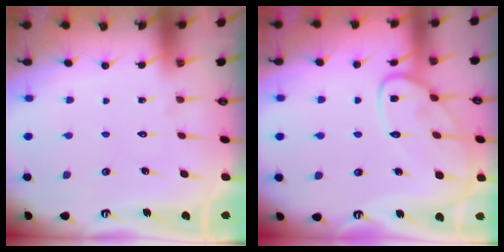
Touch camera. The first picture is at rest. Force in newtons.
{"total": 13.7, "press": 13.6, "slide": 1.3}